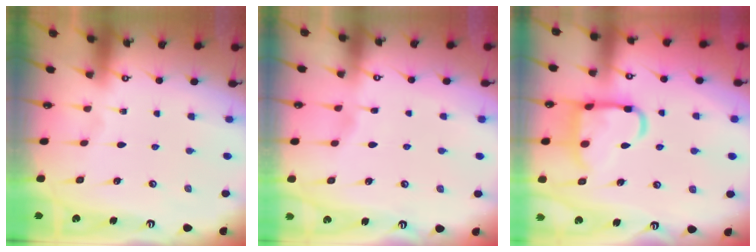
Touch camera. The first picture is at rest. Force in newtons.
{"total": 2.8, "press": 2.8, "slide": 0.3}
{"total": 14.1, "press": 14.0, "slide": 1.5}